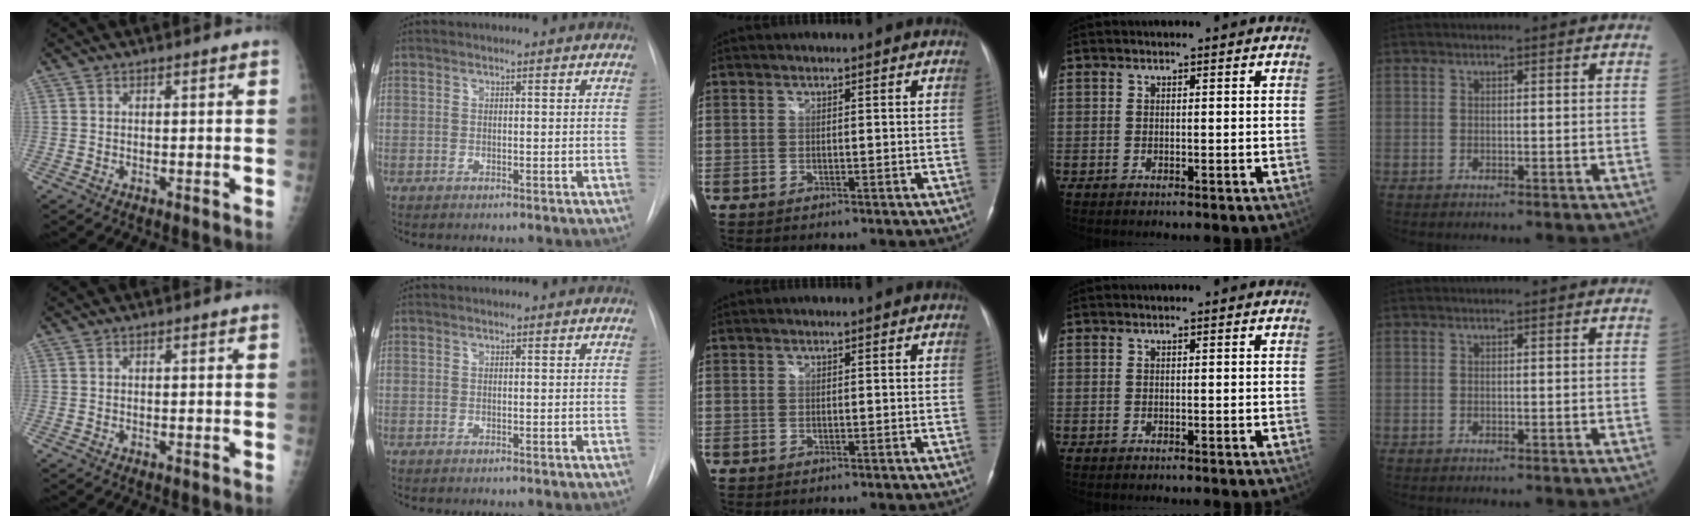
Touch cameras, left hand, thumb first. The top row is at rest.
{}